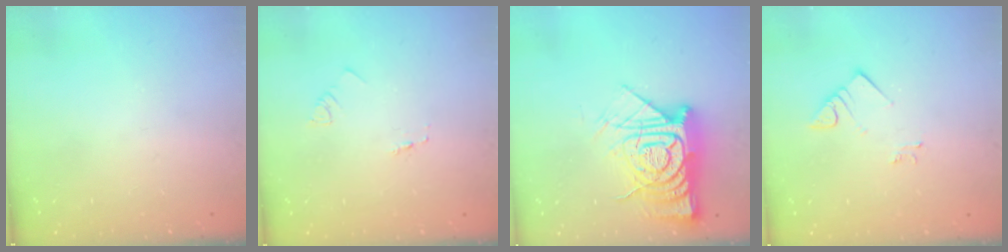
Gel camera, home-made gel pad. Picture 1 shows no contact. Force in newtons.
{"total": 1.6, "press": 1.6, "slide": 0.1}
{"total": 17.2, "press": 17.1, "slide": 1.5}
{"total": 3.1, "press": 3.1, "slide": 0.3}